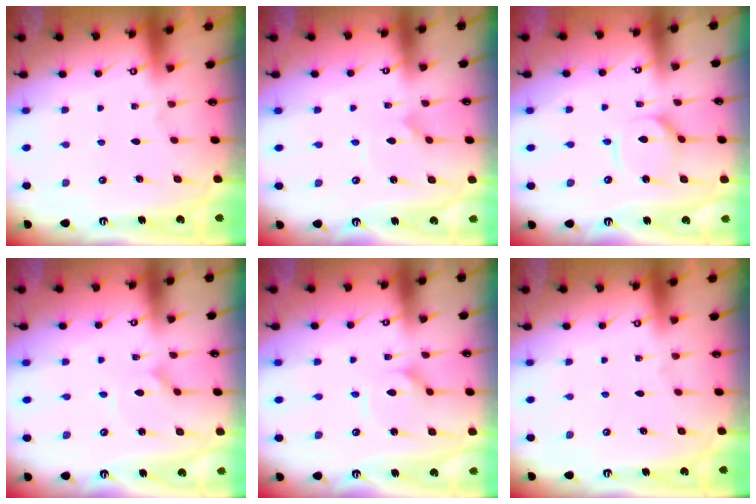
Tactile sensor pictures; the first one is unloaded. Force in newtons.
{"total": 1.6, "press": 1.6, "slide": 0.1}
{"total": 7.4, "press": 7.3, "slide": 0.8}
{"total": 0.9, "press": 0.9, "slide": 0.0}
{"total": 3.5, "press": 3.5, "slide": 0.1}
{"total": 0.0}